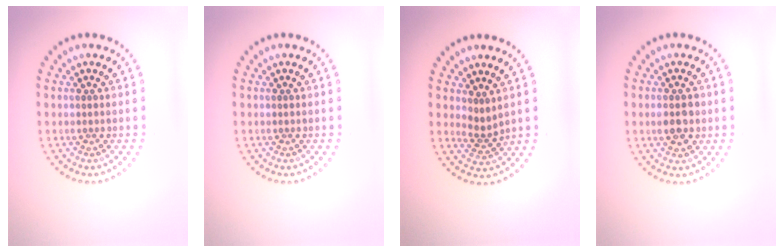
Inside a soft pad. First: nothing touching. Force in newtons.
{"total": 0.0}
{"total": 1.9, "press": 1.3, "slide": 1.4}
{"total": 2.6, "press": 2.6, "slide": 0.1}